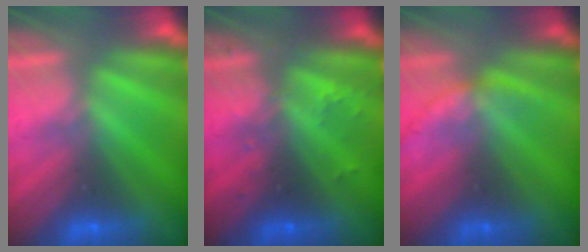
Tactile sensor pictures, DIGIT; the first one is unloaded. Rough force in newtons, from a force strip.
{"total": 2.4}
{"total": 1.9}